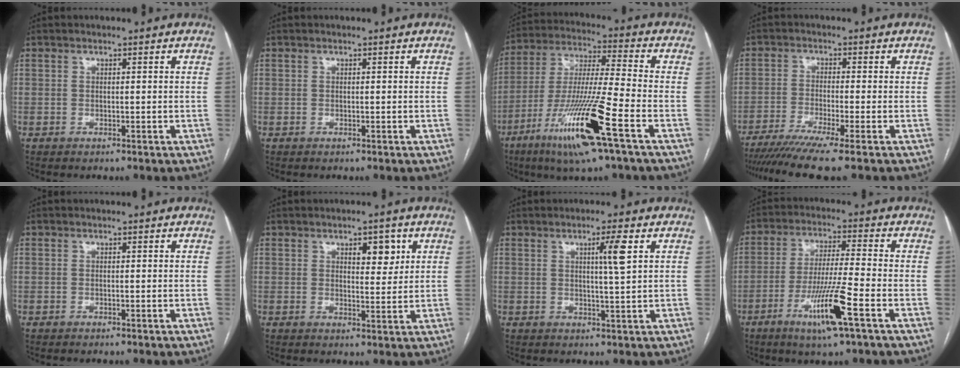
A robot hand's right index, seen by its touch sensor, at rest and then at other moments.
{"total": 0.0}
{"total": 16.9, "force": [-8.1, -0.1, 14.8], "torque": [-0.310, -0.032, -0.153]}
{"total": 9.3, "force": [-7.2, -1.2, 5.7], "torque": [-0.082, -0.023, -0.116]}
{"total": 0.0}
{"total": 4.5, "force": [2.1, 1.9, 3.5], "torque": [-0.046, -0.001, 0.030]}
{"total": 4.1, "force": [1.5, -0.5, 3.8], "torque": [-0.063, -0.005, 0.025]}
{"total": 10.5, "force": [-4.8, -0.6, 9.4], "torque": [-0.181, -0.017, -0.089]}